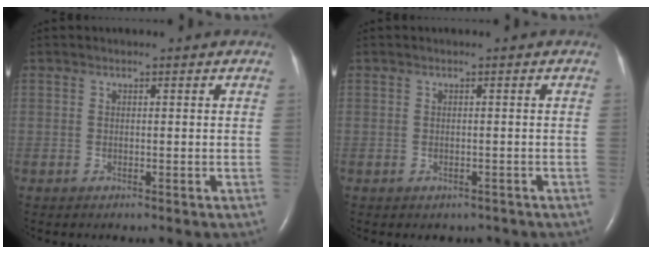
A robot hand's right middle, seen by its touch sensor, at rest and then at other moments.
{"total": 1.5, "force": [-1.2, 0.9, 0.2], "torque": [-0.005, 0.001, -0.014]}